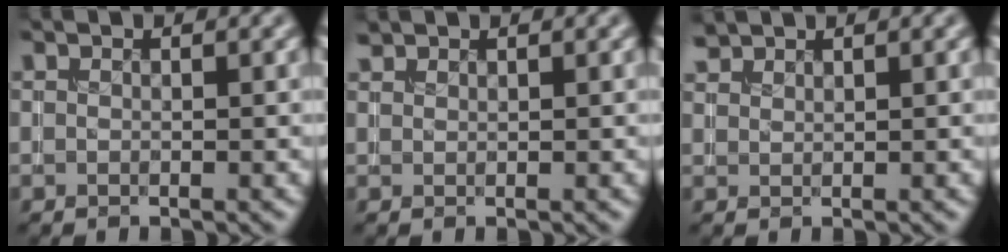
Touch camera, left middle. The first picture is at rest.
{"total": 0.8, "force": [0.8, 0.2, 0.1], "torque": [-0.003, 0.003, 0.021]}
{"total": 1.3, "force": [1.3, 0.3, 0.2], "torque": [-0.005, 0.005, 0.032]}